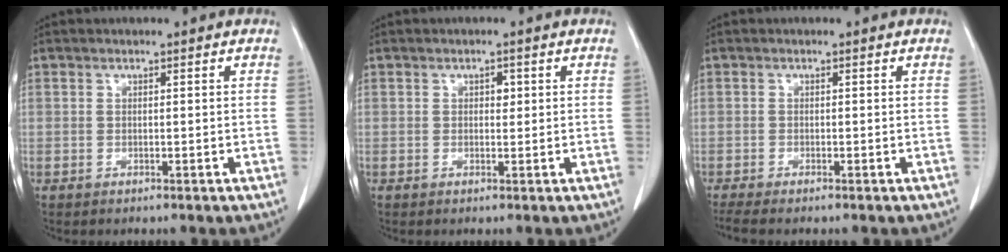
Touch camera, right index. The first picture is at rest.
{"total": 1.1, "force": [0.3, 0.7, 0.8], "torque": [-0.008, 0.001, 0.003]}
{"total": 3.3, "force": [-2.8, 0.1, 1.7], "torque": [-0.029, -0.009, -0.046]}